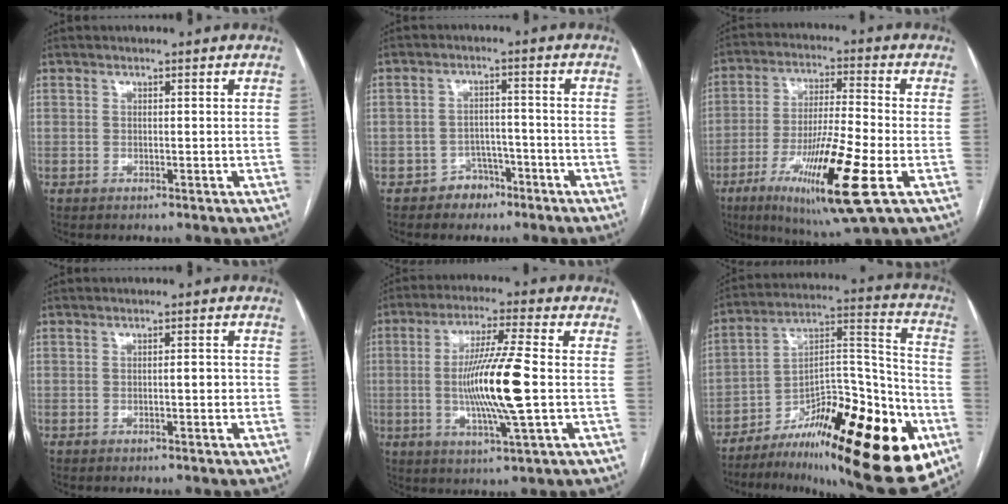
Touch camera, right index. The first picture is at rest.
{"total": 4.1, "force": [-2.6, 3.2, 0.3], "torque": [0.003, 0.015, -0.036]}
{"total": 17.1, "force": [-6.6, 1.4, 15.7], "torque": [-0.285, -0.028, -0.110]}
{"total": 1.8, "force": [-0.5, 0.5, 1.6], "torque": [-0.020, 0.004, -0.008]}
{"total": 13.0, "force": [-1.0, 0.0, 13.0], "torque": [-0.247, -0.007, -0.022]}
{"total": 28.6, "force": [-14.6, 7.4, 23.4], "torque": [-0.295, 0.016, -0.218]}